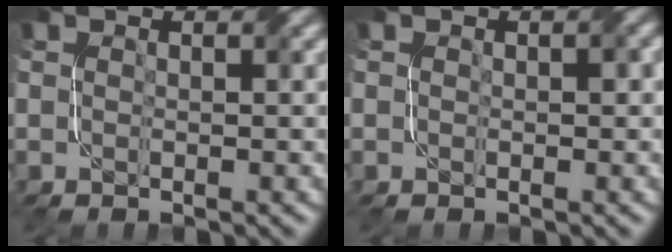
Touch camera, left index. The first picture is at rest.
{"total": 0.8, "force": [0.0, 0.5, 0.6], "torque": [-0.008, 0.001, 0.000]}